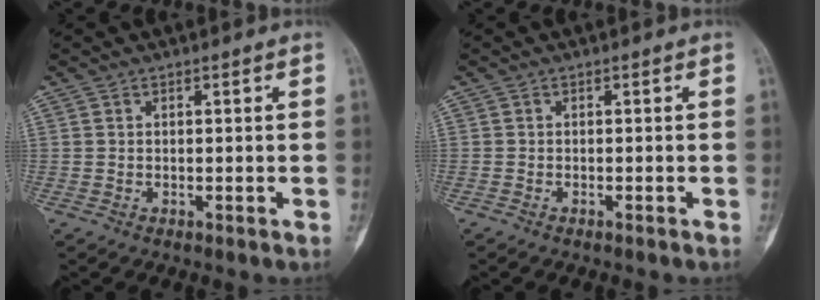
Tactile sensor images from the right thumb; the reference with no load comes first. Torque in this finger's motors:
{"motor_torque": [-0.42, 0.03, -0.24, -0.06, -0.04]}